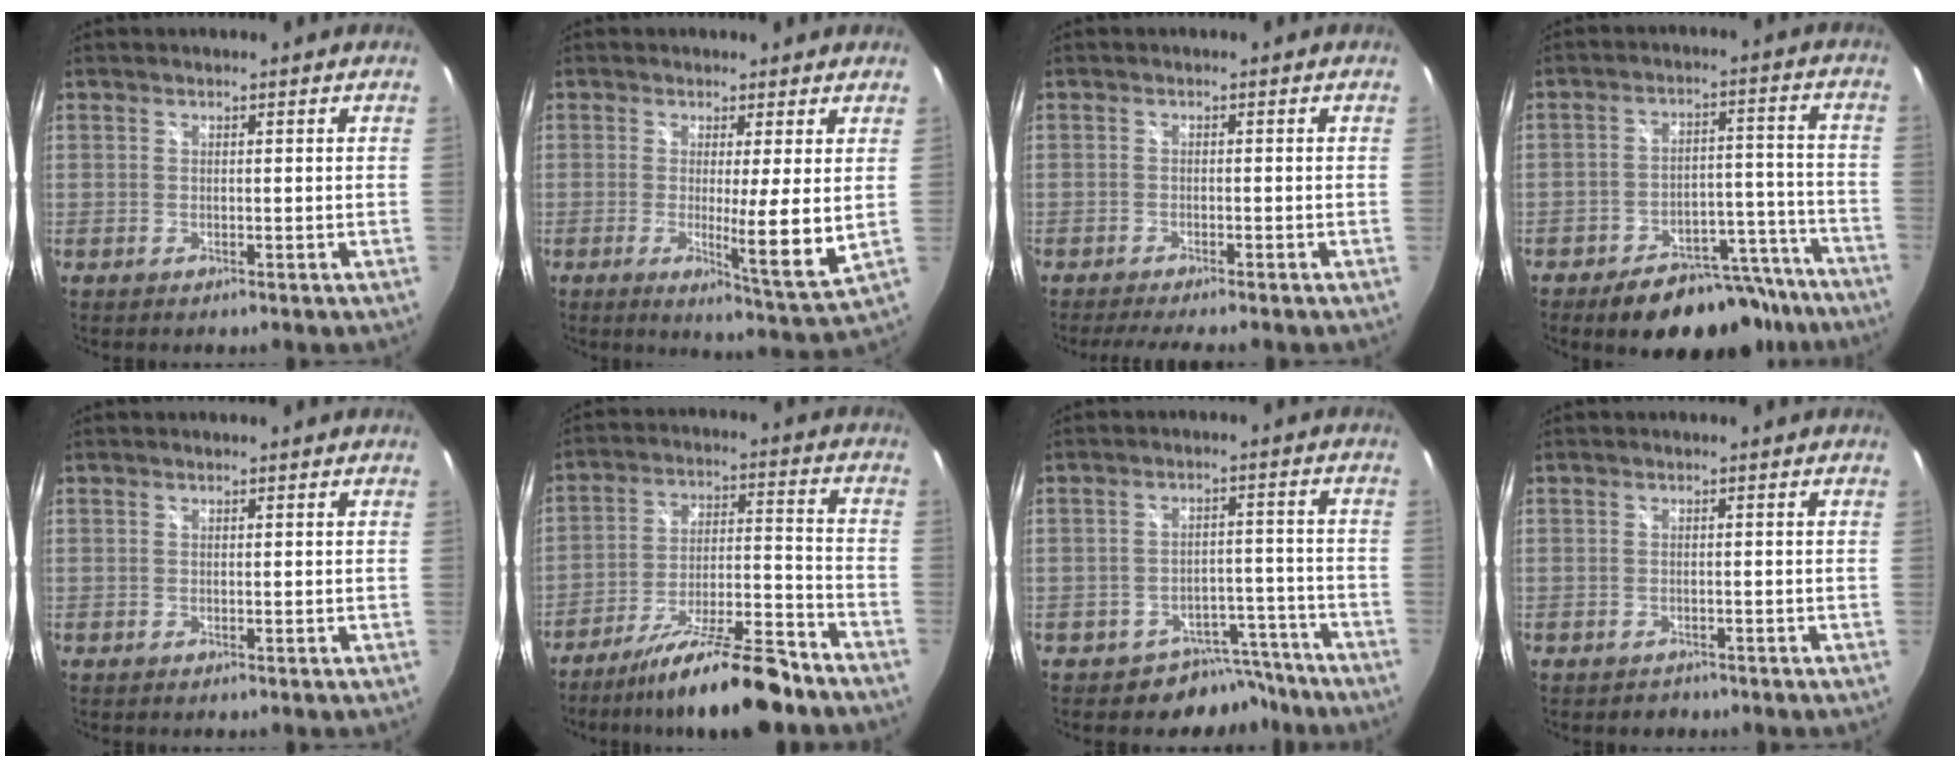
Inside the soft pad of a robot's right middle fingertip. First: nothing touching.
{"total": 7.9, "force": [1.0, -0.5, 7.9], "torque": [-0.116, -0.025, 0.012]}
{"total": 5.0, "force": [-4.4, 0.3, 2.4], "torque": [-0.053, -0.014, -0.069]}
{"total": 16.9, "force": [-13.6, 7.7, 6.5], "torque": [-0.104, 0.036, -0.166]}
{"total": 0.0}
{"total": 16.6, "force": [-13.7, 2.2, 9.1], "torque": [-0.162, -0.011, -0.218]}
{"total": 7.5, "force": [-6.3, 4.1, 0.6], "torque": [-0.009, 0.031, -0.077]}
{"total": 1.9, "force": [-1.4, 1.3, 0.2], "torque": [-0.008, -0.002, -0.018]}